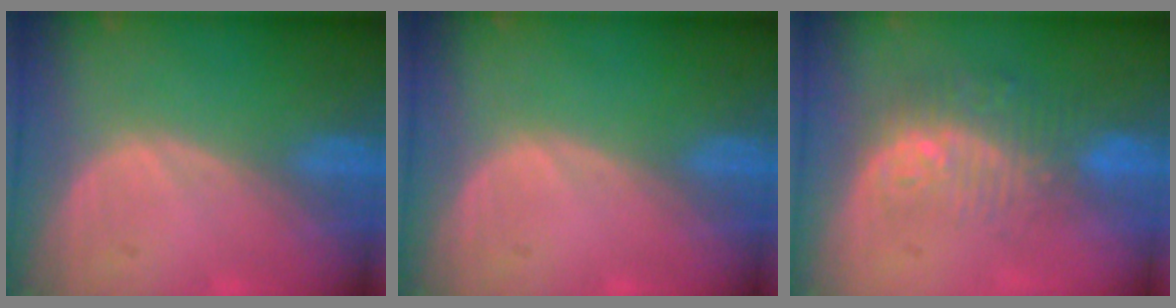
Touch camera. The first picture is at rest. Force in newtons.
{"total": 0.0}
{"total": 9.9, "press": 8.1, "slide": 5.7}